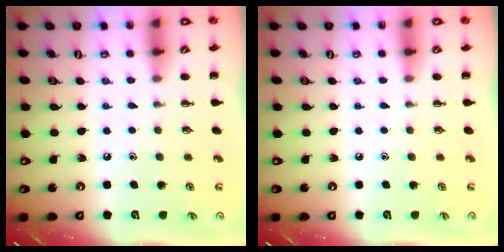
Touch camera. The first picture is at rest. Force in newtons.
{"total": 0.0}